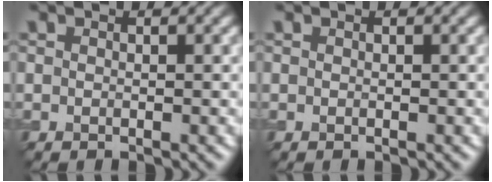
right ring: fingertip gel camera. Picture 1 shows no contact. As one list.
[{"total": 0.0}]